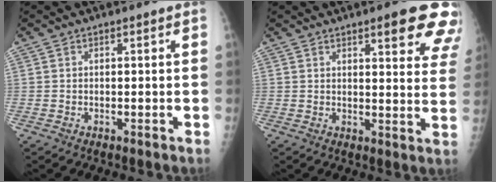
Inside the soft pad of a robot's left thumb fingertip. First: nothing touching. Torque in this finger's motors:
{"motor_torque": [3.00, 2.01, 0.67, -0.56, 0.02]}